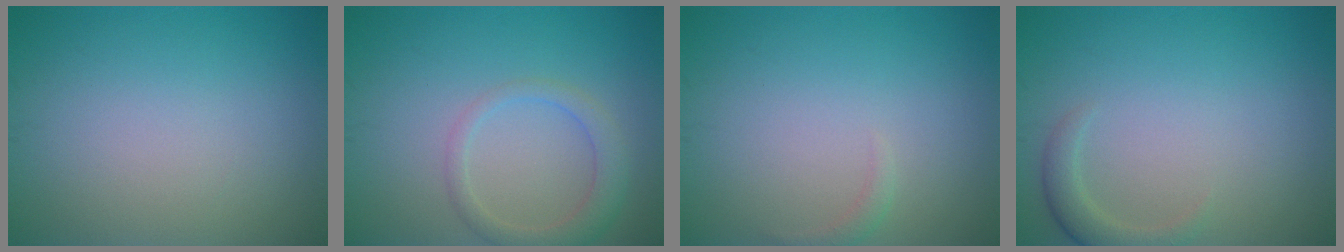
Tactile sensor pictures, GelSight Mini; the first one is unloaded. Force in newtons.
{"total": 2.6, "press": 2.6, "slide": 0.1}
{"total": 0.8, "press": 0.7, "slide": 0.1}
{"total": 2.0, "press": 2.0, "slide": 0.2}